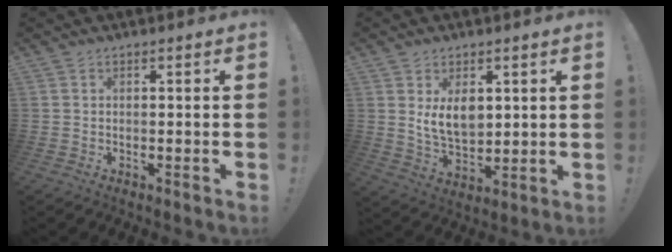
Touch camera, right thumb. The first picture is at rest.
{"total": 9.3, "force": [3.6, 6.2, 5.8], "torque": [-0.096, -0.014, 0.068]}